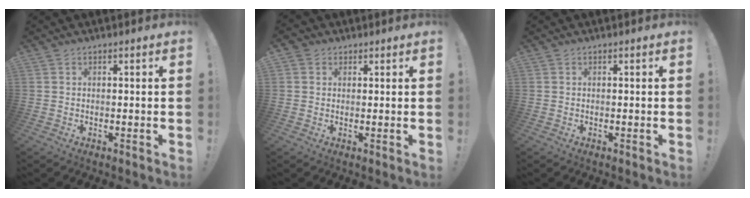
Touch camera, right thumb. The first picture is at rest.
{"total": 2.3, "force": [1.1, 1.9, 0.6], "torque": [-0.007, -0.003, 0.020]}
{"total": 0.0}